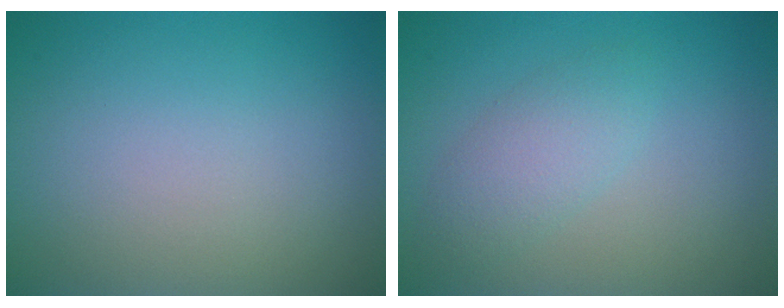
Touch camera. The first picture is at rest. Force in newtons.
{"total": 2.6, "press": 2.6, "slide": 0.2}